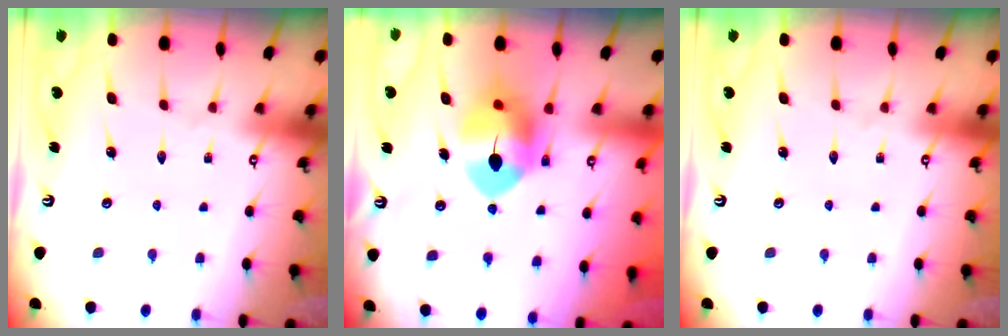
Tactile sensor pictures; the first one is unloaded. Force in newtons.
{"total": 10.1, "press": 9.9, "slide": 2.1}
{"total": 0.0}